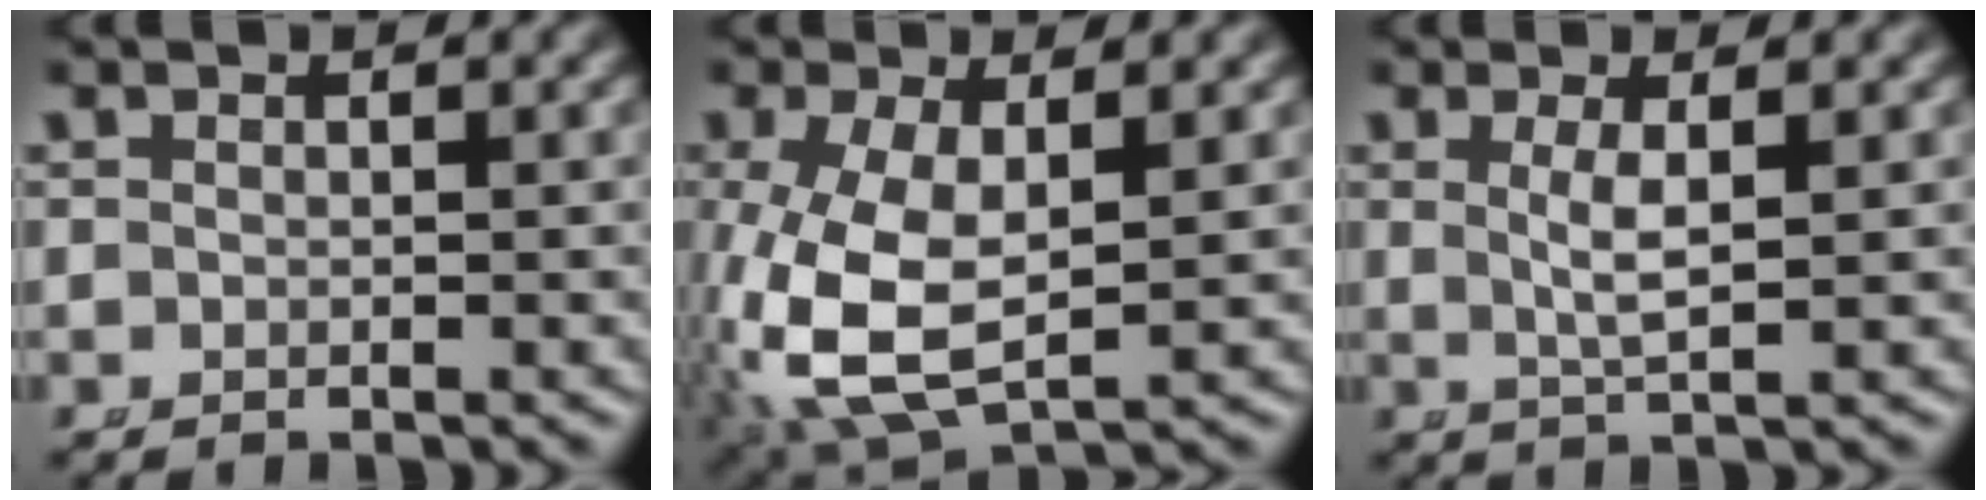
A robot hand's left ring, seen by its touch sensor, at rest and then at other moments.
{"total": 8.9, "force": [-1.2, 5.6, 6.8], "torque": [-0.183, -0.057, 0.018]}
{"total": 2.3, "force": [0.3, -0.2, 2.3], "torque": [-0.054, -0.015, 0.017]}